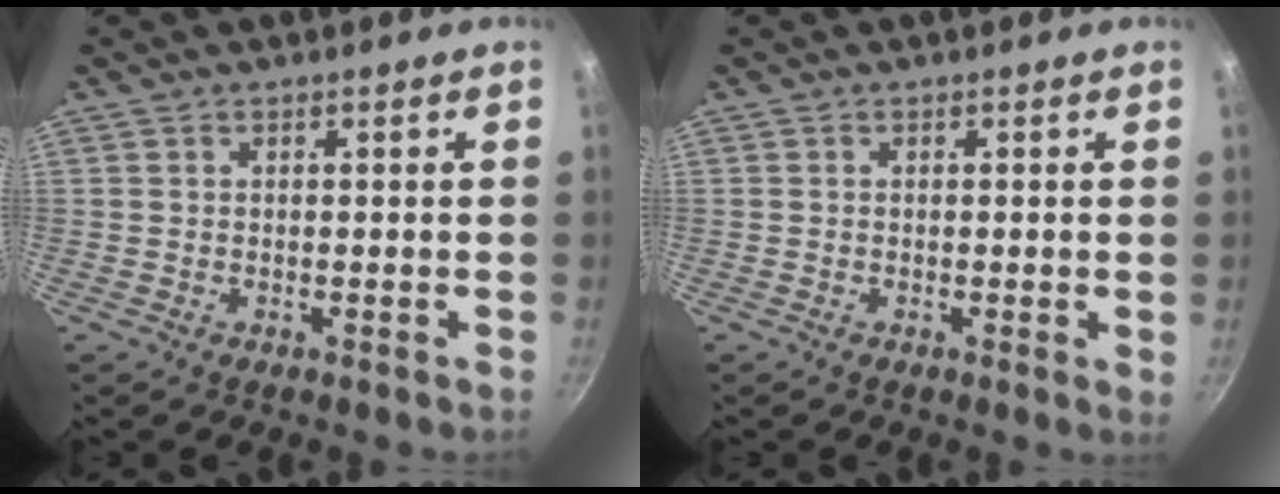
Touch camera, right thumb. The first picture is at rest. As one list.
[{"total": 1.2, "force": [0.0, 0.3, 1.2], "torque": [-0.016, -0.003, -0.003]}]